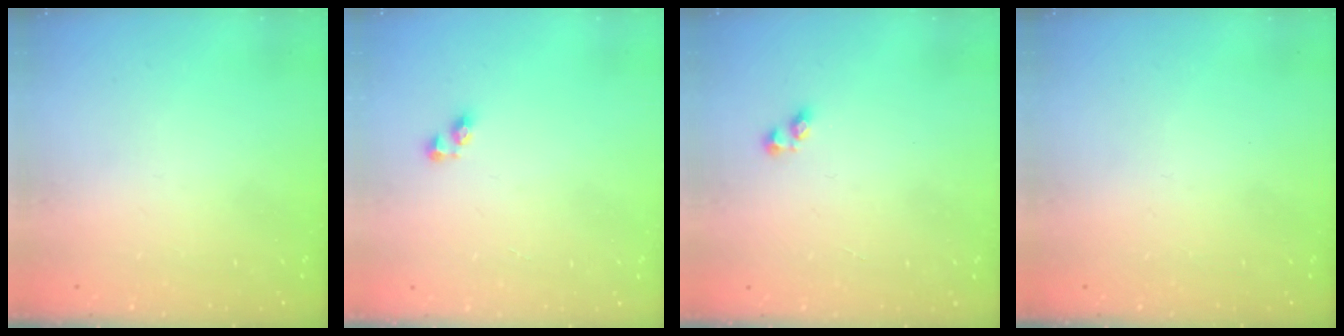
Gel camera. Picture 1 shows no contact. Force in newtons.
{"total": 3.8, "press": 3.7, "slide": 0.5}
{"total": 2.9, "press": 2.6, "slide": 1.3}
{"total": 0.0}